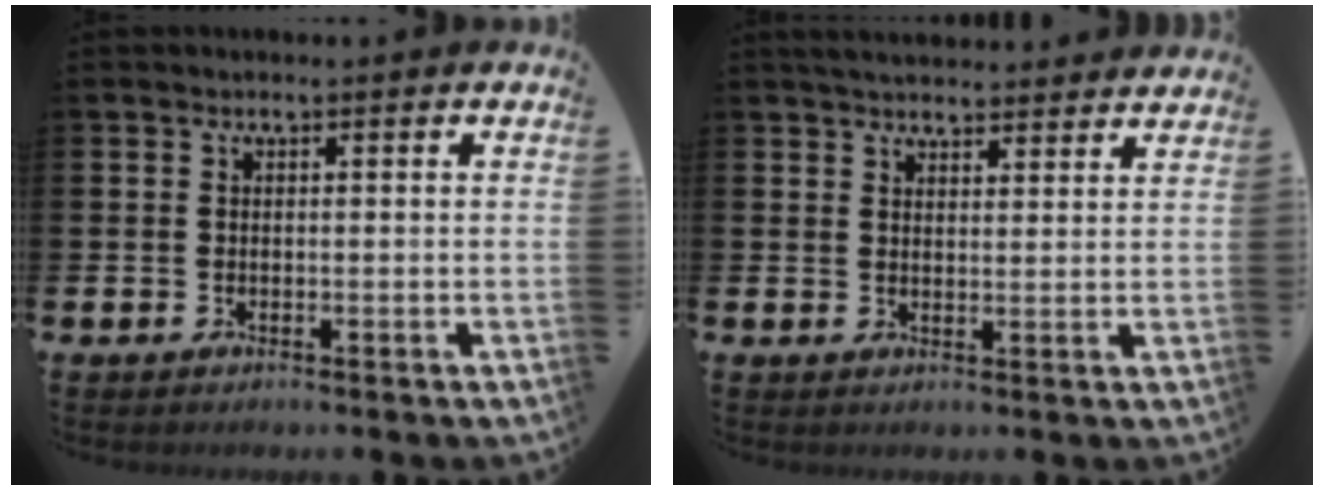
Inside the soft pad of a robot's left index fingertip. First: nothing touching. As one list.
[{"total": 3.7, "force": [3.7, 0.5, 0.3], "torque": [-0.009, -0.020, 0.067]}]